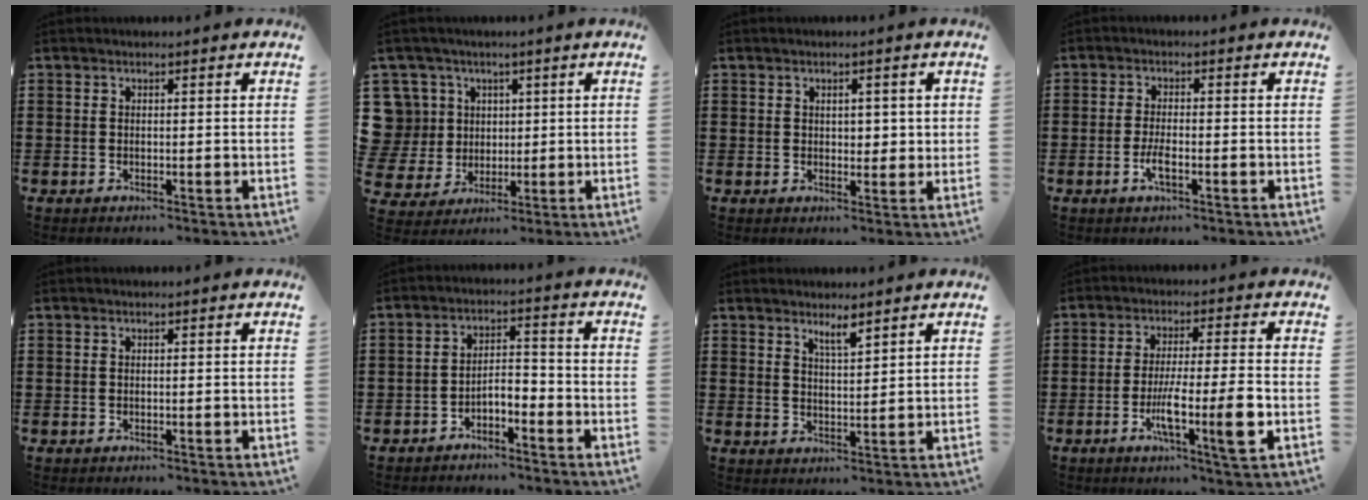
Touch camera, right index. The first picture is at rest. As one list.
[{"total": 8.4, "force": [2.3, 7.9, 1.9], "torque": [-0.085, 0.004, 0.049]}, {"total": 2.3, "force": [0.6, 1.6, 1.6], "torque": [-0.019, 0.002, 0.004]}, {"total": 2.8, "force": [-1.1, 0.6, 2.5], "torque": [-0.052, -0.005, -0.020]}, {"total": 0.0}, {"total": 3.0, "force": [-2.7, 0.6, 1.1], "torque": [-0.025, 0.006, -0.057]}, {"total": 3.0, "force": [2.4, 0.3, 1.7], "torque": [-0.028, 0.000, 0.042]}, {"total": 10.1, "force": [-2.9, 0.6, 9.6], "torque": [-0.177, -0.018, -0.053]}]